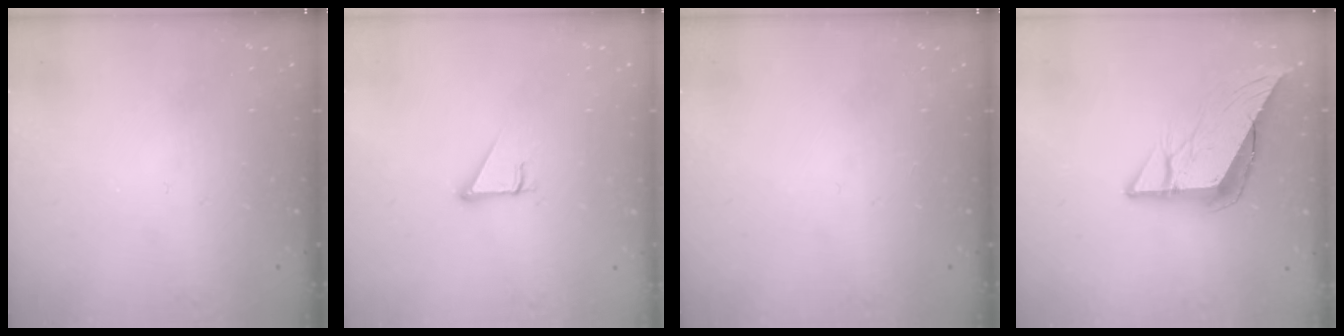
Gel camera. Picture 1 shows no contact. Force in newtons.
{"total": 3.0, "press": 3.0, "slide": 0.1}
{"total": 0.0}
{"total": 12.1, "press": 12.0, "slide": 1.3}